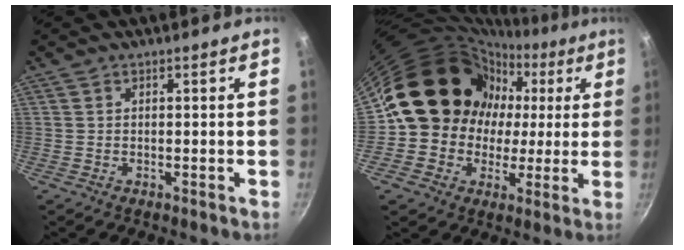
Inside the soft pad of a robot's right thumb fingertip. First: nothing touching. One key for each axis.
{"total": 20.3, "fx": 1.9, "fy": 18.0, "fz": 9.0, "tx": -0.120, "ty": 0.037, "tz": 0.030}